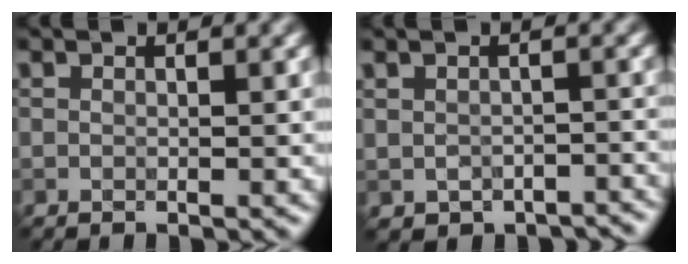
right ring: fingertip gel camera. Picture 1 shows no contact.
{"total": 2.5, "force": [-2.0, 1.4, 0.8], "torque": [-0.005, -0.012, -0.021]}